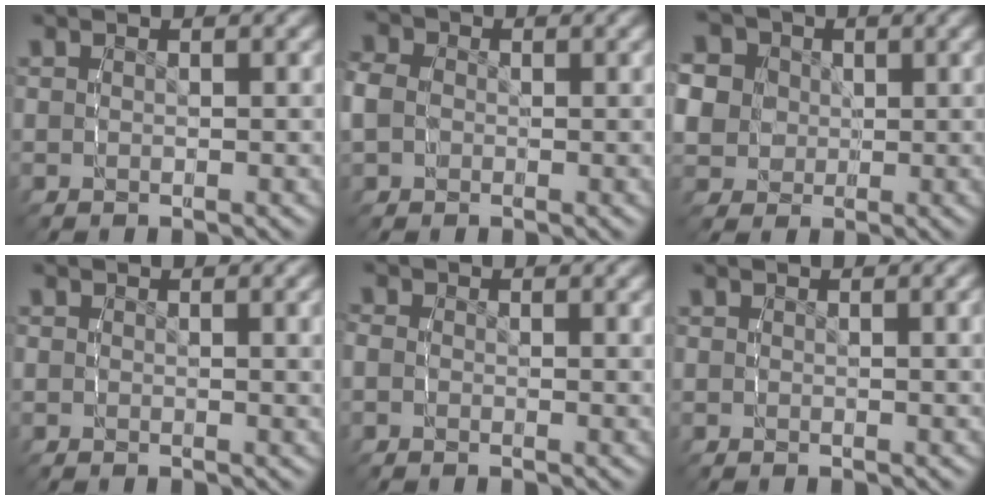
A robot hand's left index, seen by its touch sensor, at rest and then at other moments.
{"total": 3.4, "force": [0.1, 3.1, 1.4], "torque": [-0.044, -0.004, 0.000]}
{"total": 11.0, "force": [2.9, 9.3, 5.0], "torque": [-0.113, -0.008, 0.044]}
{"total": 1.1, "force": [0.3, 0.4, 0.9], "torque": [-0.007, 0.000, 0.005]}
{"total": 1.6, "force": [-0.1, 1.4, 0.9], "torque": [-0.020, 0.001, -0.009]}
{"total": 0.9, "force": [0.3, 0.3, 0.8], "torque": [-0.005, 0.006, 0.002]}